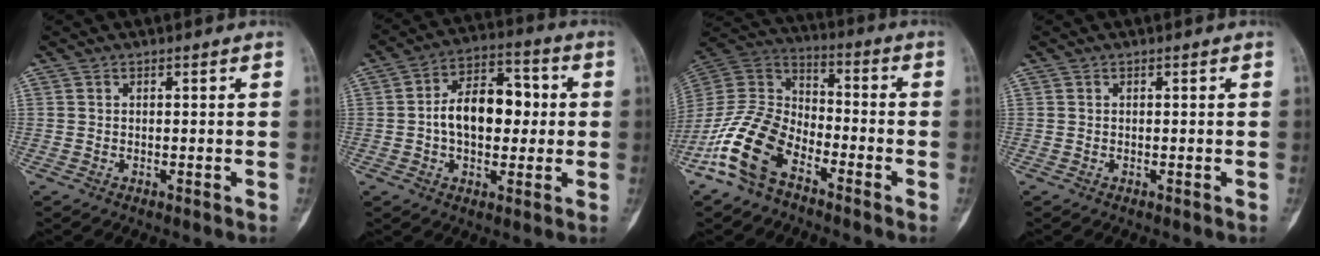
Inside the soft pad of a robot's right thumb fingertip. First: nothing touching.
{"total": 13.1, "force": [0.2, 8.1, 10.2], "torque": [-0.135, 0.029, -0.003]}
{"total": 14.5, "force": [-8.4, 8.2, 8.5], "torque": [-0.169, 0.059, -0.178]}
{"total": 0.0}